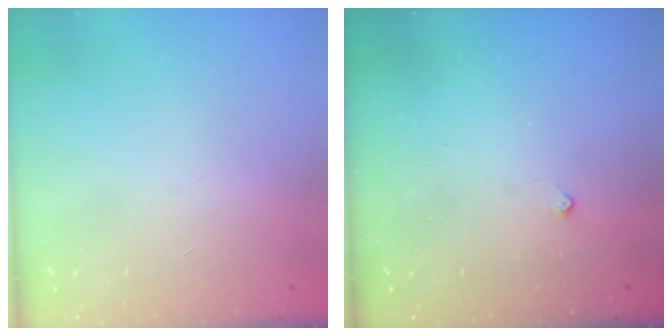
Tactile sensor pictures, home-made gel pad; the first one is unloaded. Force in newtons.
{"total": 2.0, "press": 1.9, "slide": 0.3}